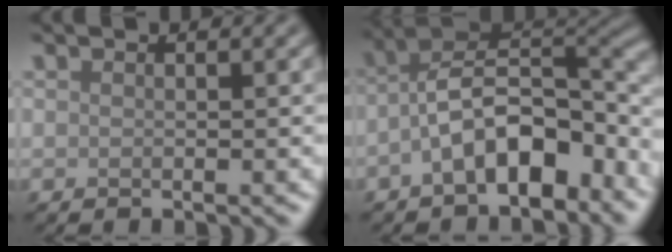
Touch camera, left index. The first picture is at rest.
{"total": 8.9, "force": [-3.4, 4.5, 6.9], "torque": [-0.097, 0.017, -0.073]}